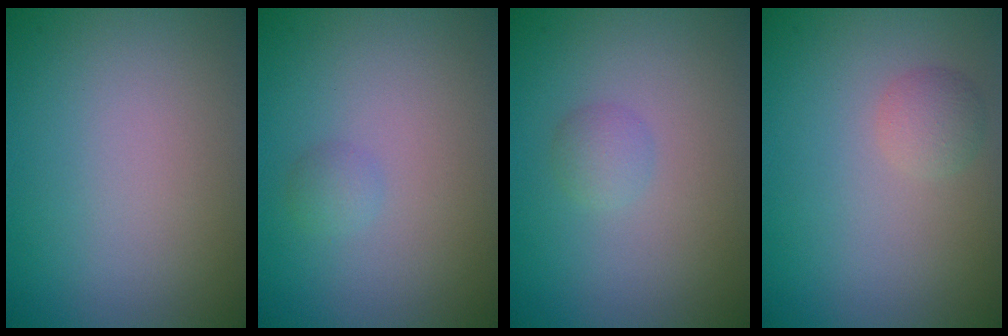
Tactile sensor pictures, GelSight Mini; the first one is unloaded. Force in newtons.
{"total": 0.9, "press": 0.9, "slide": 0.0}
{"total": 1.3, "press": 1.3, "slide": 0.0}
{"total": 1.6, "press": 1.6, "slide": 0.0}